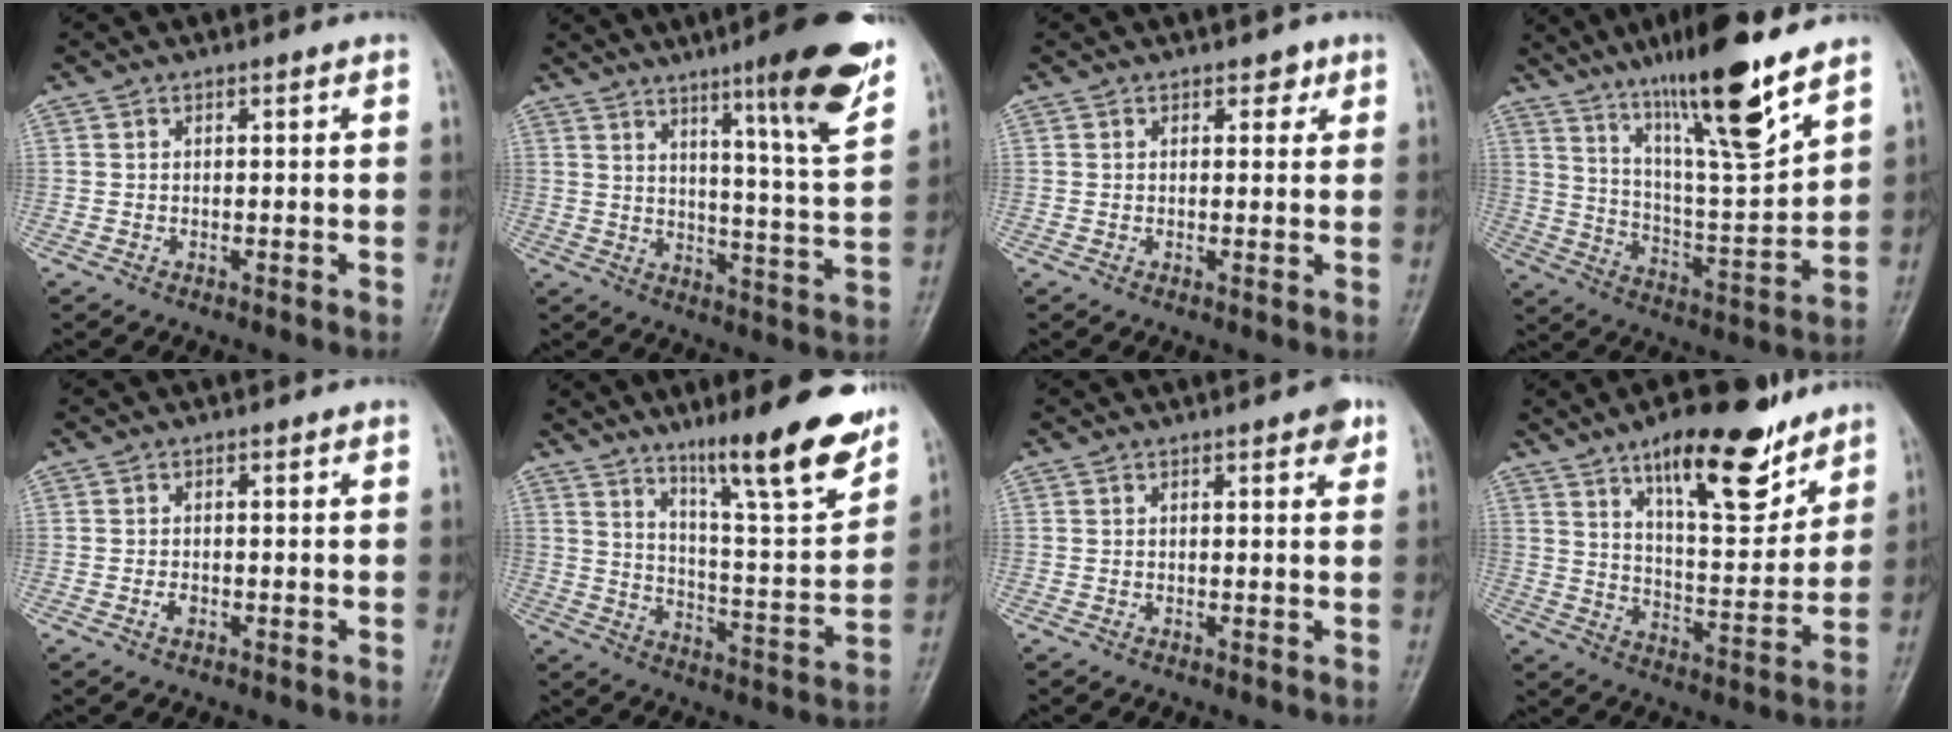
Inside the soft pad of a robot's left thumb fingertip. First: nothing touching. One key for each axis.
{"total": 15.9, "fx": 9.8, "fy": 0.9, "fz": 12.4, "tx": -0.161, "ty": -0.058, "tz": 0.143}
{"total": 2.0, "fx": 1.1, "fy": 1.3, "fz": 1.0, "tx": 0.005, "ty": -0.003, "tz": 0.011}
{"total": 19.3, "fx": 13.0, "fy": 2.4, "fz": 14.1, "tx": -0.218, "ty": -0.070, "tz": 0.226}
{"total": 1.3, "fx": -0.5, "fy": 0.8, "fz": 0.8, "tx": -0.014, "ty": 0.000, "tz": -0.010}
{"total": 17.7, "fx": 12.5, "fy": 2.6, "fz": 12.3, "tx": -0.157, "ty": -0.078, "tz": 0.199}
{"total": 2.7, "fx": 1.5, "fy": 0.9, "fz": 2.1, "tx": -0.019, "ty": -0.003, "tz": 0.014}
{"total": 18.1, "fx": 11.6, "fy": 6.3, "fz": 12.3, "tx": -0.149, "ty": -0.066, "tz": 0.189}